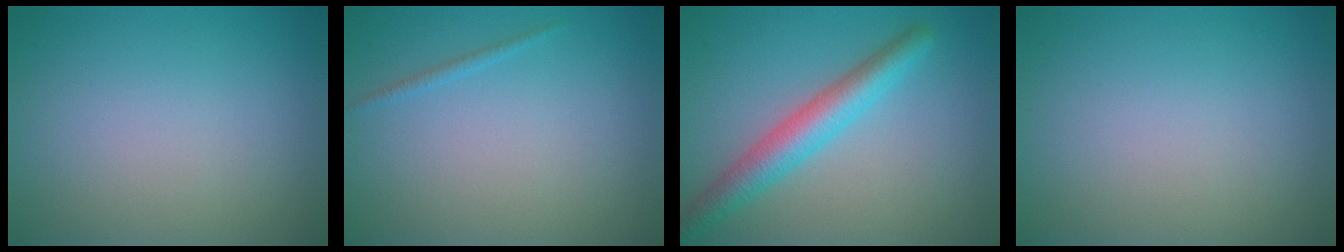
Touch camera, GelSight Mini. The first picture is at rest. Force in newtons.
{"total": 0.7, "press": 0.6, "slide": 0.1}
{"total": 4.3, "press": 4.3, "slide": 0.1}
{"total": 0.0}